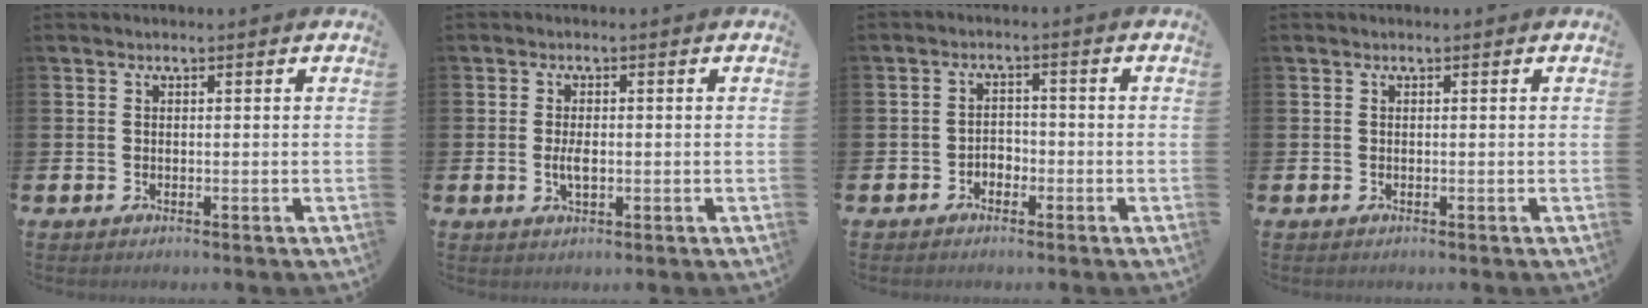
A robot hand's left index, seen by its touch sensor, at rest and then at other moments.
{"total": 2.4, "force": [-0.1, 1.0, 2.2], "torque": [-0.035, -0.002, -0.004]}
{"total": 2.0, "force": [-1.5, 1.2, 0.3], "torque": [-0.014, 0.005, -0.033]}
{"total": 0.0}